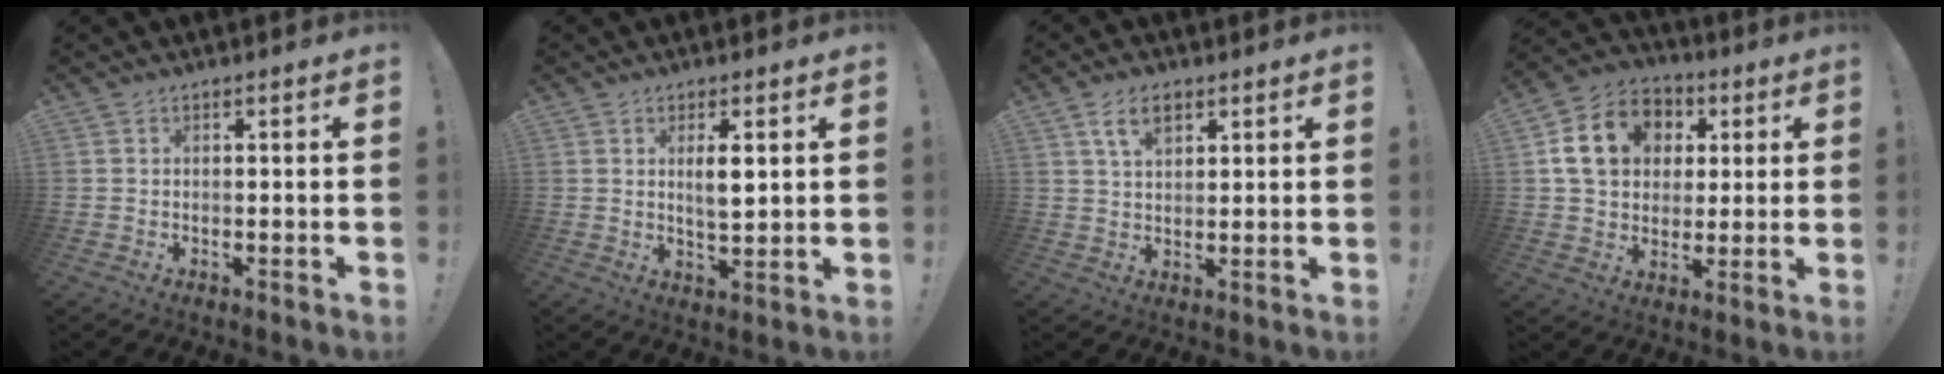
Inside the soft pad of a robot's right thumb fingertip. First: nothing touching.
{"total": 5.0, "force": [1.6, 1.5, 4.5], "torque": [-0.070, -0.010, 0.023]}
{"total": 7.2, "force": [3.8, 3.9, 4.8], "torque": [-0.080, -0.004, 0.069]}
{"total": 16.1, "force": [4.2, 12.8, 8.8], "torque": [-0.133, 0.001, 0.086]}